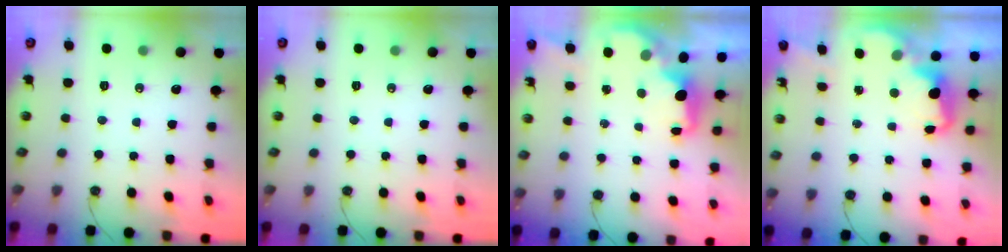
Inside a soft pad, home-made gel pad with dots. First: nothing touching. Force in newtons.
{"total": 0.0}
{"total": 2.0, "press": 2.0, "slide": 0.6}
{"total": 2.7, "press": 2.6, "slide": 0.6}